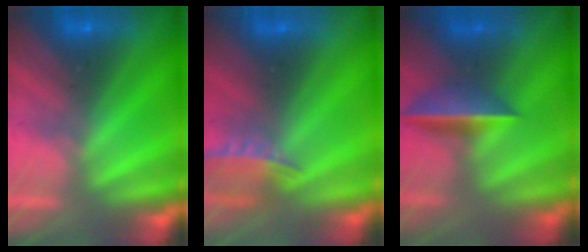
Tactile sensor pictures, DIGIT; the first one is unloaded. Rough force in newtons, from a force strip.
{"total": 7.1}
{"total": 1.2}